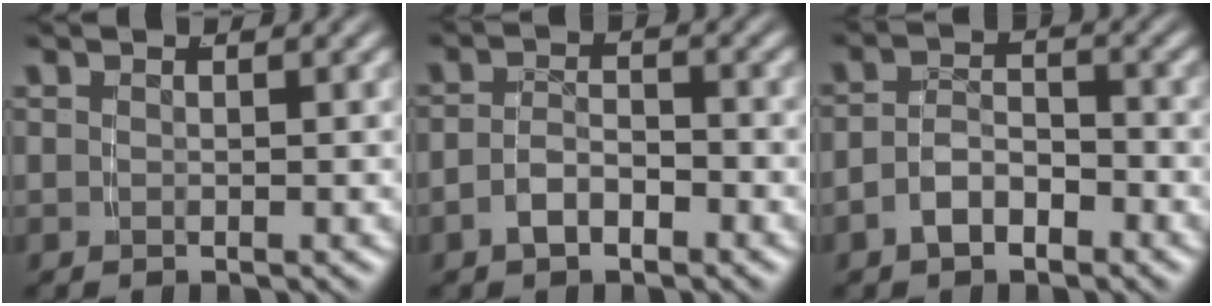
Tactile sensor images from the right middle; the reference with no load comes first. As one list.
[{"total": 2.6, "force": [-1.9, 1.2, 1.4], "torque": [-0.019, -0.003, -0.032]}, {"total": 3.6, "force": [-2.2, 2.2, 1.7], "torque": [-0.024, -0.003, -0.040]}]